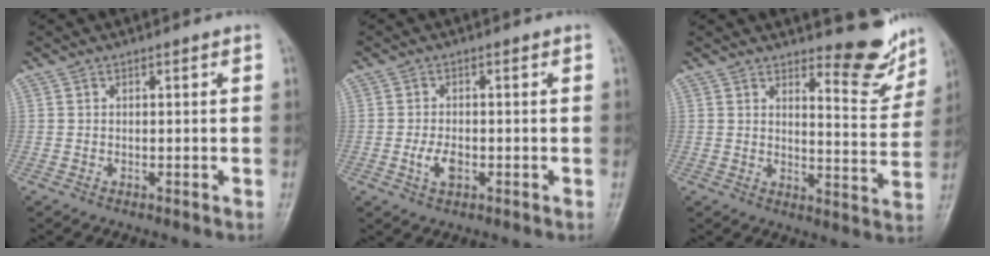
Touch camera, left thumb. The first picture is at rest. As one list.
[{"total": 3.5, "force": [-1.0, 2.0, 2.7], "torque": [-0.052, 0.000, -0.019]}, {"total": 9.2, "force": [7.6, 2.6, 4.5], "torque": [-0.030, -0.070, 0.102]}]